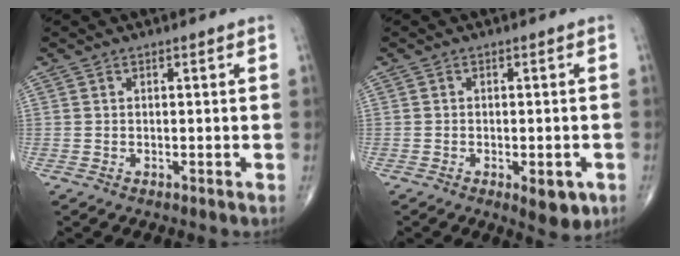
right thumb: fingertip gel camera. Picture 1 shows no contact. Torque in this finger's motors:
{"motor_torque": [0.81, 0.52, 0.26, -0.44, 0.10]}